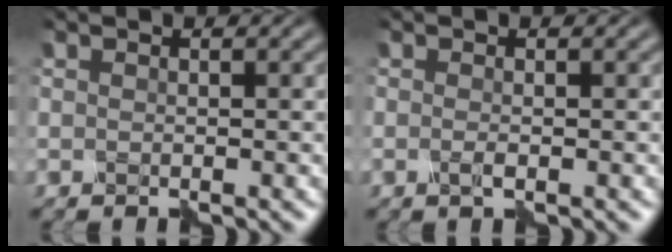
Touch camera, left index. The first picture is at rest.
{"total": 0.9, "force": [-0.5, 0.1, 0.7], "torque": [-0.015, 0.002, -0.005]}